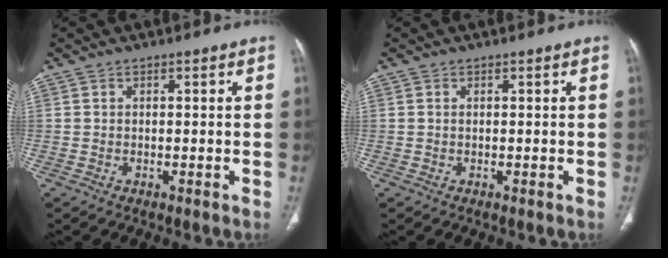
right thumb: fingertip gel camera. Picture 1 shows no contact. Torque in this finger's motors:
{"motor_torque": [0.23, -0.04, -0.07, -0.38, 0.04]}